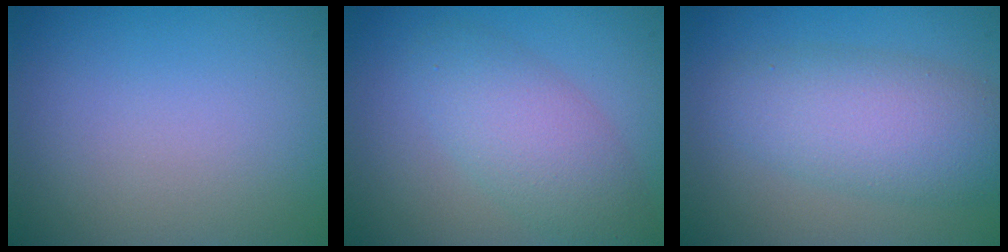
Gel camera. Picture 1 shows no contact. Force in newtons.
{"total": 4.5, "press": 4.5, "slide": 0.4}
{"total": 6.1, "press": 6.1, "slide": 0.4}